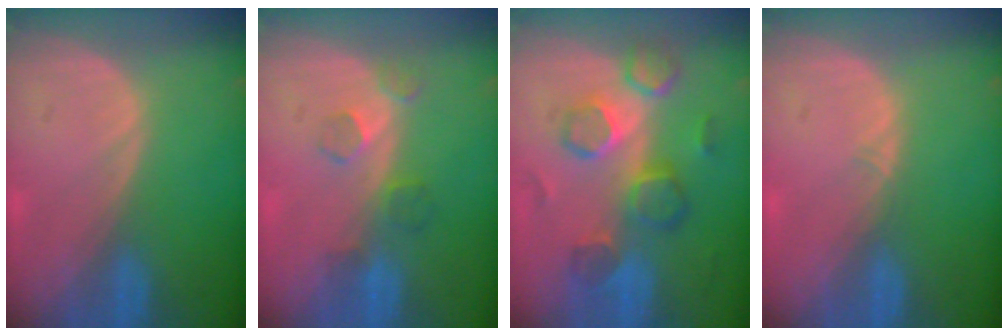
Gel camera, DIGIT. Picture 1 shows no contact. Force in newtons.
{"total": 4.0, "press": 3.6, "slide": 1.8}
{"total": 8.5, "press": 8.3, "slide": 2.1}
{"total": 0.6, "press": 0.5, "slide": 0.4}